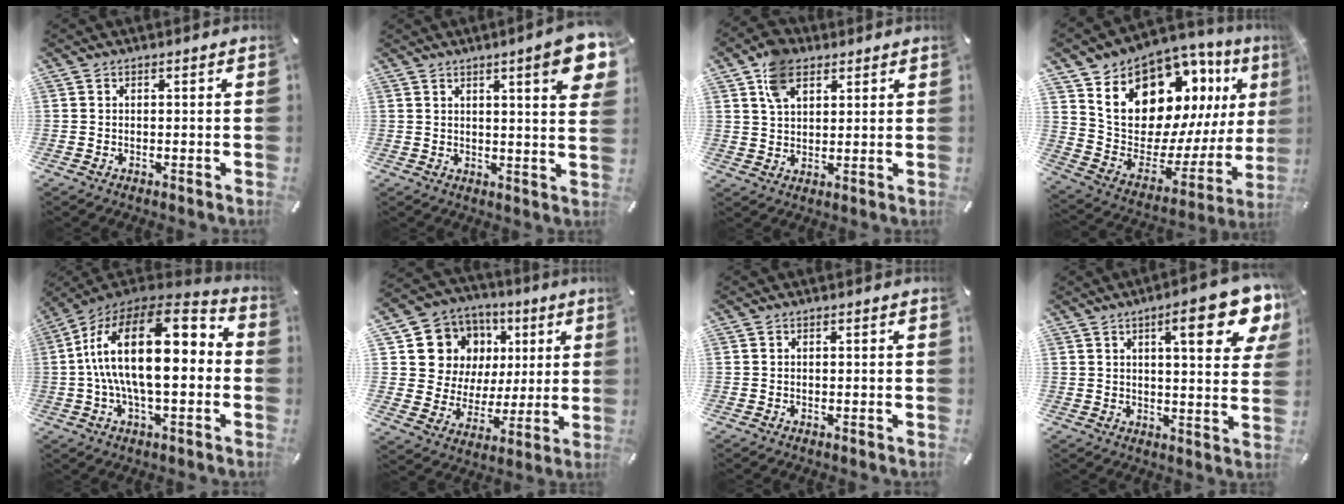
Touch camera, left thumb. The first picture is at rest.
{"total": 9.3, "force": [4.6, 1.5, 7.9], "torque": [-0.114, -0.022, 0.070]}
{"total": 8.2, "force": [4.2, 5.3, 4.6], "torque": [-0.087, 0.002, 0.081]}
{"total": 17.7, "force": [9.5, 12.1, 8.9], "torque": [-0.141, -0.088, 0.180]}
{"total": 21.9, "force": [1.1, 11.1, 18.9], "torque": [-0.351, -0.012, 0.017]}
{"total": 12.5, "force": [4.6, 11.5, 2.0], "torque": [-0.036, -0.045, 0.098]}
{"total": 0.0}
{"total": 15.3, "force": [7.6, 4.7, 12.3], "torque": [-0.162, -0.033, 0.115]}